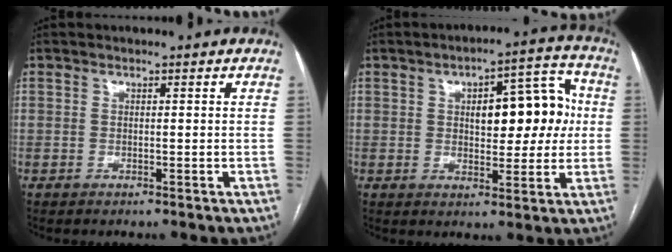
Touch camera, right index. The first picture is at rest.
{"total": 11.1, "force": [1.5, 4.5, 10.0], "torque": [-0.127, 0.034, 0.027]}